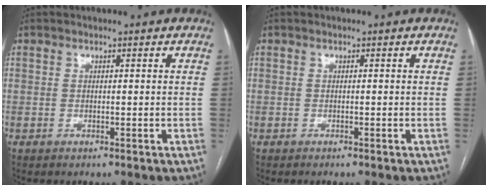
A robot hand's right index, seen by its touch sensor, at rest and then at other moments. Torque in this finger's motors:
{"motor_torque": [0.14, 0.05, -0.03, 0.00]}